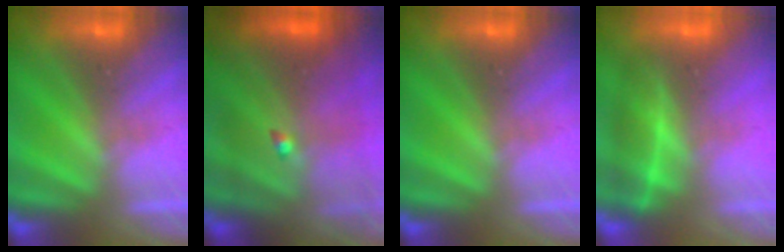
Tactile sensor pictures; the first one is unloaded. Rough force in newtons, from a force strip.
{"total": 9.2}
{"total": 0.0}
{"total": 2.1}